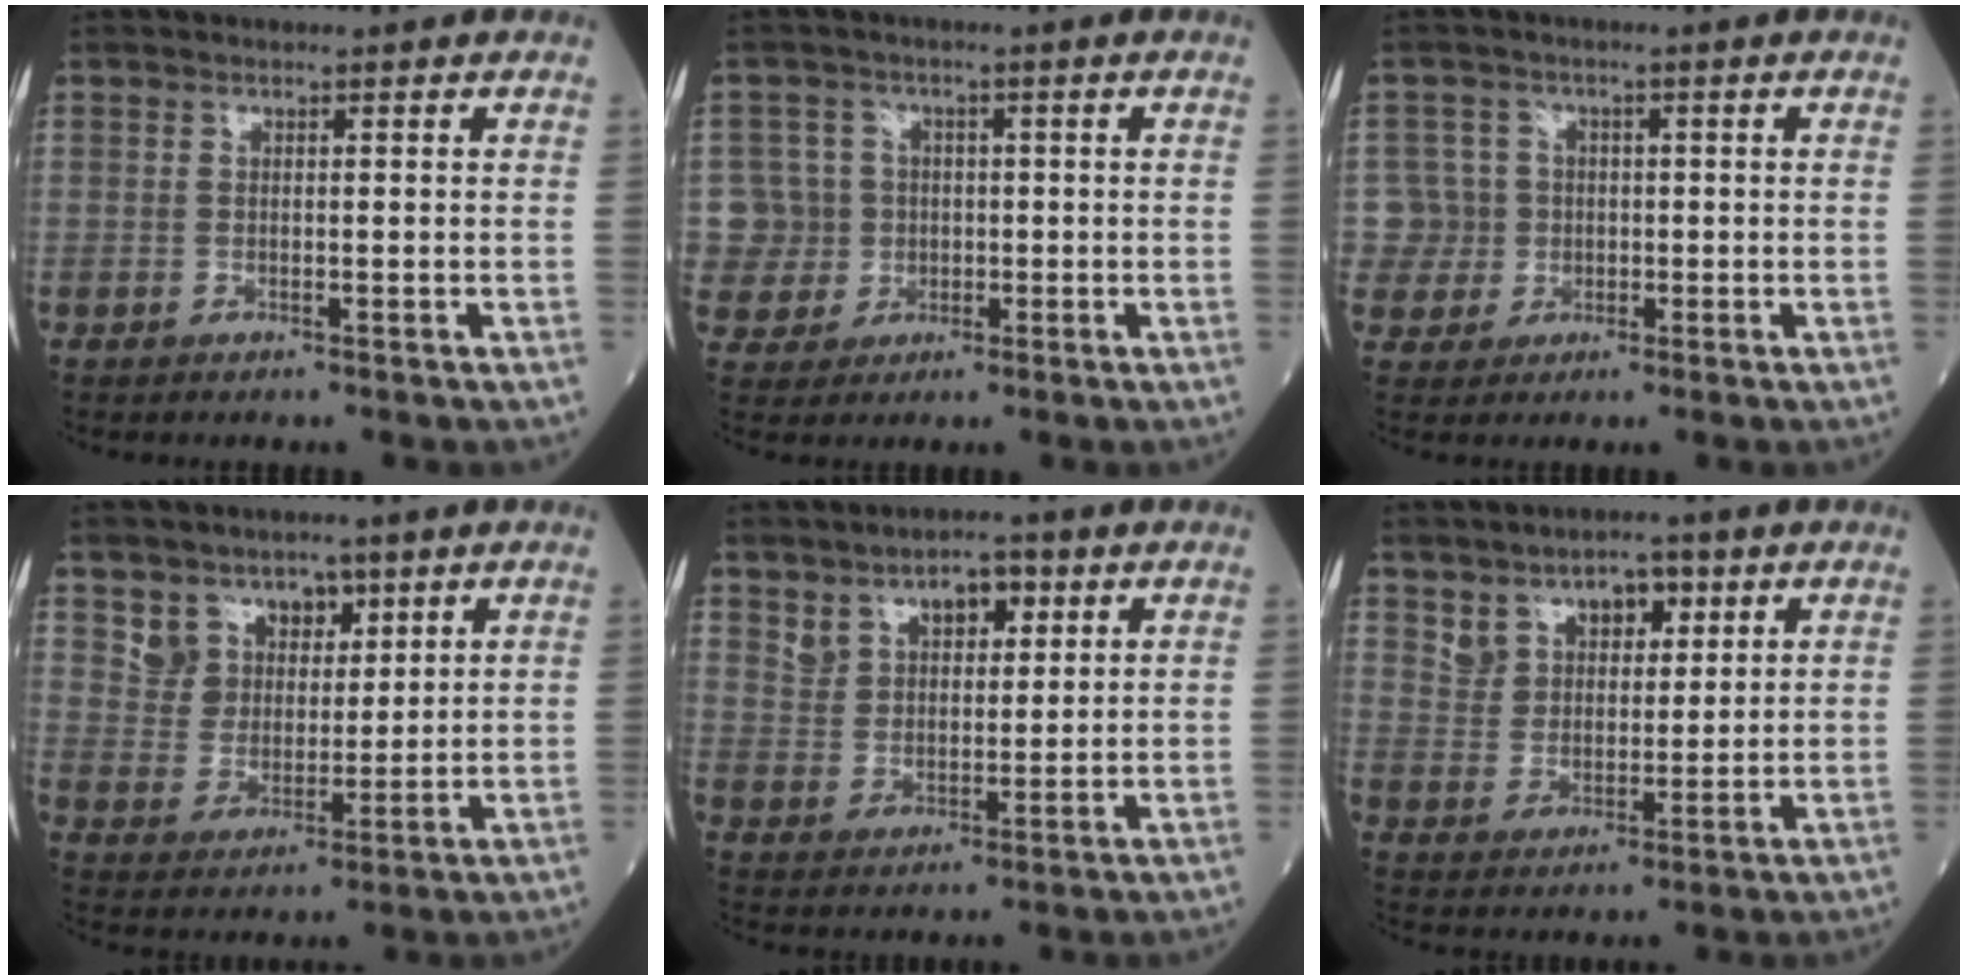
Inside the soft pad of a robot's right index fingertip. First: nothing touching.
{"total": 6.9, "force": [-0.1, 6.9, 0.0], "torque": [0.000, 0.017, 0.005]}
{"total": 5.3, "force": [-0.3, 5.2, -0.4], "torque": [0.018, 0.013, -0.002]}
{"total": 6.5, "force": [4.0, 4.9, 1.2], "torque": [-0.021, 0.012, 0.080]}
{"total": 6.4, "force": [3.9, 3.6, 3.5], "torque": [-0.057, 0.012, 0.073]}
{"total": 6.8, "force": [4.0, 4.5, 3.2], "torque": [-0.049, 0.016, 0.075]}